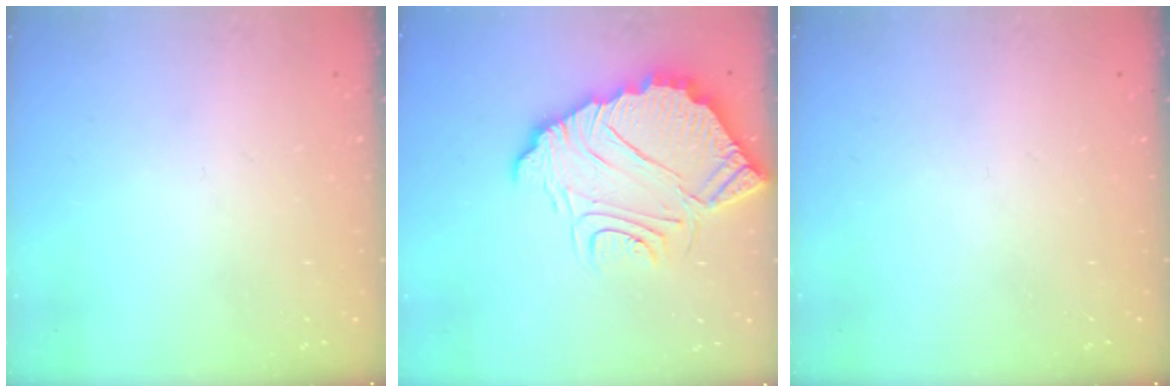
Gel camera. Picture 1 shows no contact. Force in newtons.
{"total": 11.7, "press": 11.7, "slide": 0.9}
{"total": 0.0}